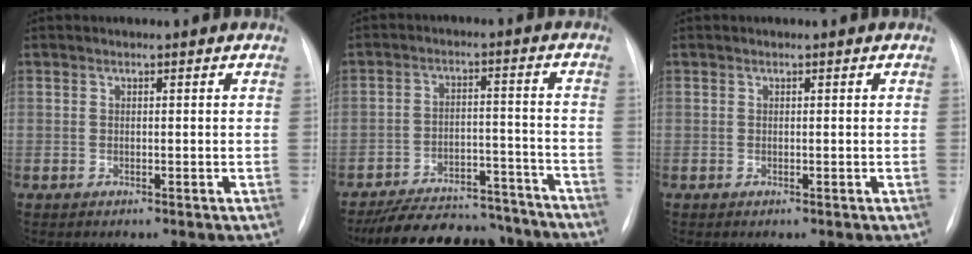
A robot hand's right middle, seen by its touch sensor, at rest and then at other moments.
{"total": 18.3, "force": [-16.6, 5.3, 5.8], "torque": [-0.098, 0.015, -0.233]}
{"total": 0.0}